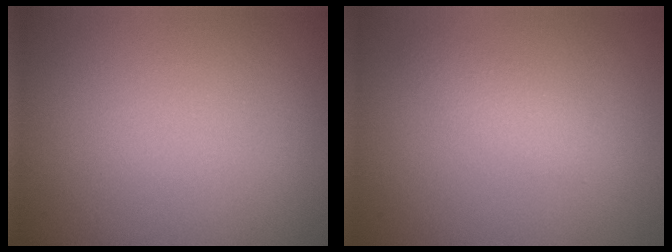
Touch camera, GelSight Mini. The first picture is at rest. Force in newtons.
{"total": 1.6, "press": 1.6, "slide": 0.1}